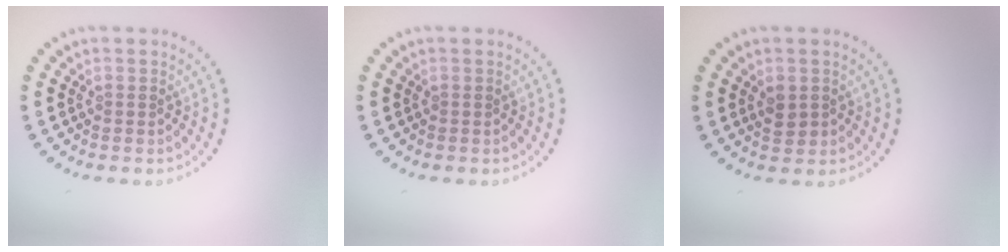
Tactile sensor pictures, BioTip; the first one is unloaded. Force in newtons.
{"total": 0.0}
{"total": 1.7, "press": 1.7, "slide": 0.1}